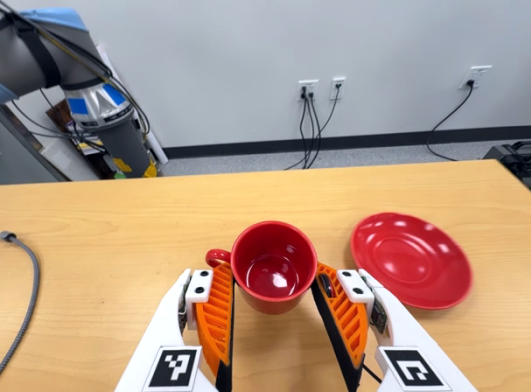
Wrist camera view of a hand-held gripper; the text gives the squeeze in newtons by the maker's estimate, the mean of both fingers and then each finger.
{"total": 2.7, "left": 2.4, "right": 2.9}